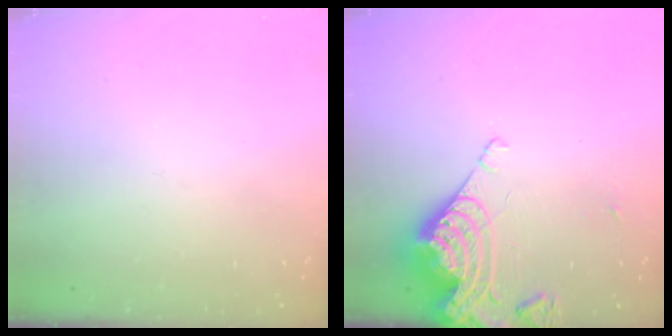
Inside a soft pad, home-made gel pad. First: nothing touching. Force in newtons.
{"total": 14.1, "press": 14.0, "slide": 1.5}